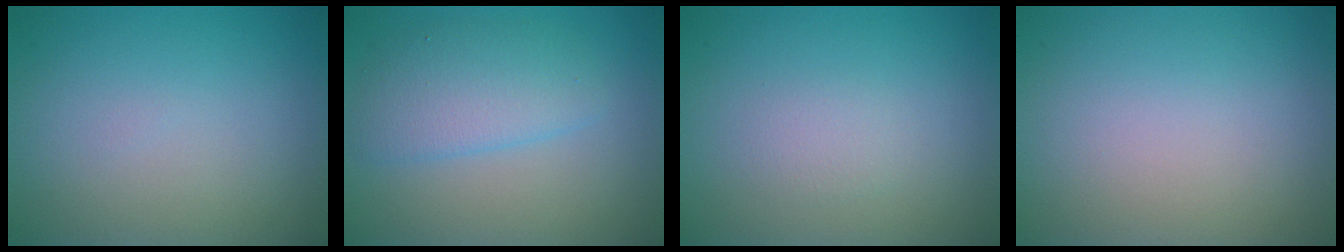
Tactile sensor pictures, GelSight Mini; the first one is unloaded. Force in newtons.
{"total": 3.7, "press": 3.7, "slide": 0.2}
{"total": 1.1, "press": 1.1, "slide": 0.1}
{"total": 0.0}